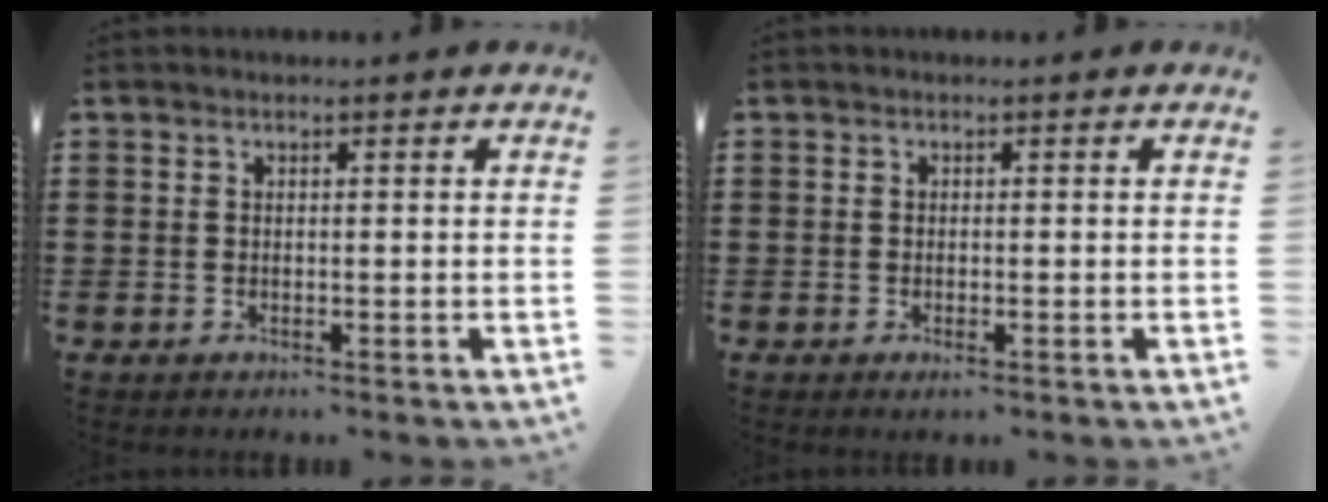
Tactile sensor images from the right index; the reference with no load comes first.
{"total": 0.6, "force": [-0.3, 0.1, 0.5], "torque": [-0.010, -0.005, -0.004]}